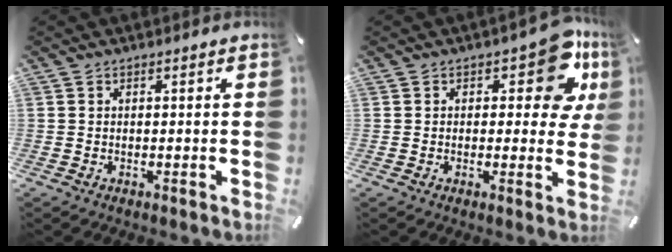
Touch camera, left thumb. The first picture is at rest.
{"total": 11.0, "force": [5.3, 5.7, 7.9], "torque": [-0.080, -0.030, 0.086]}